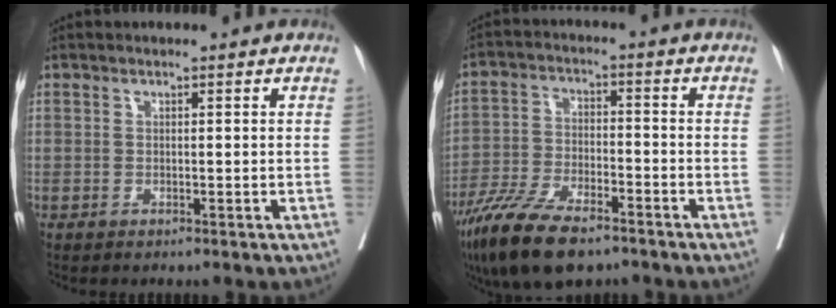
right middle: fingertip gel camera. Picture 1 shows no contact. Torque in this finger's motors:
{"motor_torque": [1.16, -0.98, 0.44, 0.17]}